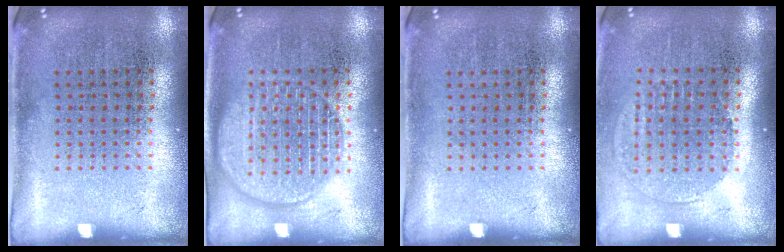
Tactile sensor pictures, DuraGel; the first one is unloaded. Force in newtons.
{"total": 3.3, "press": 3.3, "slide": 0.4}
{"total": 0.0}
{"total": 1.3, "press": 1.2, "slide": 0.5}